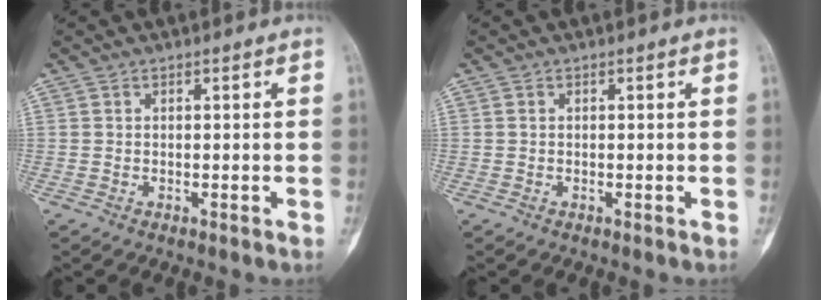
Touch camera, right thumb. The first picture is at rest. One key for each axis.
{"total": 0.0}